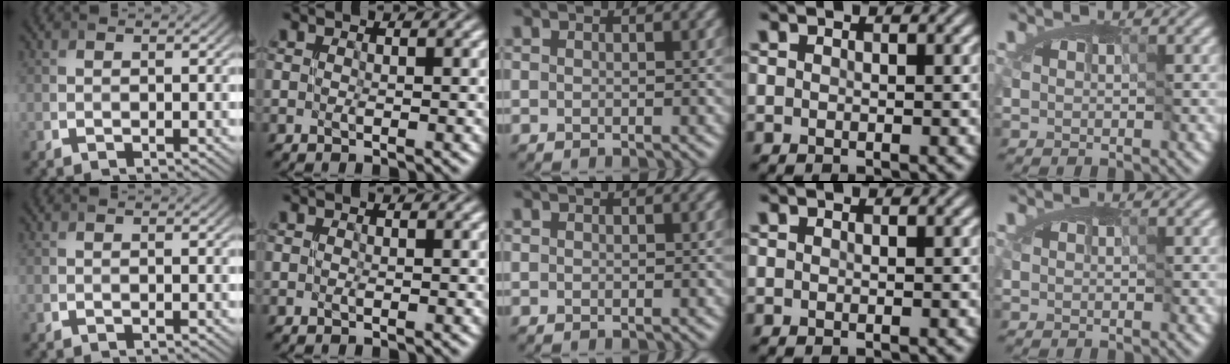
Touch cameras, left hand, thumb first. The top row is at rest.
{}